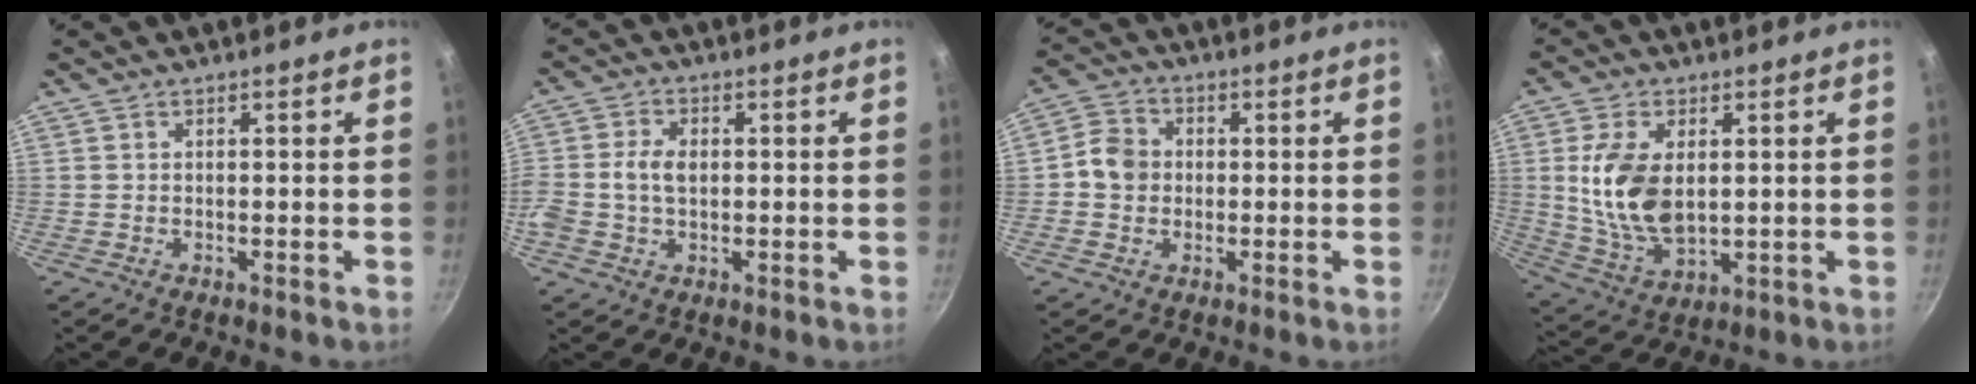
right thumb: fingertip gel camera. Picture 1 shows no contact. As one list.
[{"total": 6.4, "force": [-0.1, 4.5, 4.5], "torque": [-0.085, 0.014, -0.010]}, {"total": 6.3, "force": [-0.2, 5.6, 2.9], "torque": [-0.032, 0.011, -0.021]}, {"total": 13.1, "force": [1.7, 7.7, 10.5], "torque": [-0.193, -0.018, 0.042]}]